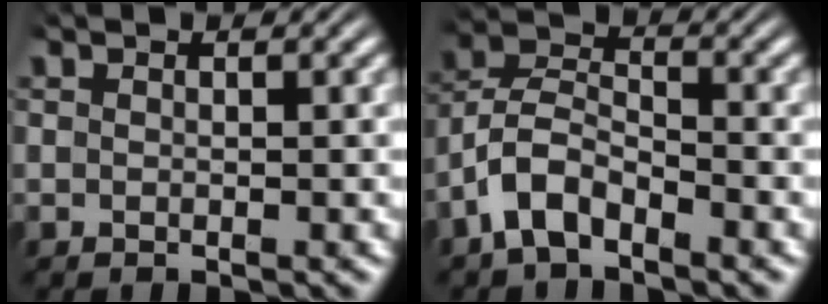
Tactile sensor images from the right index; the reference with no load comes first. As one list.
[{"total": 5.8, "force": [-2.1, 4.7, 2.7], "torque": [-0.069, -0.015, -0.043]}]